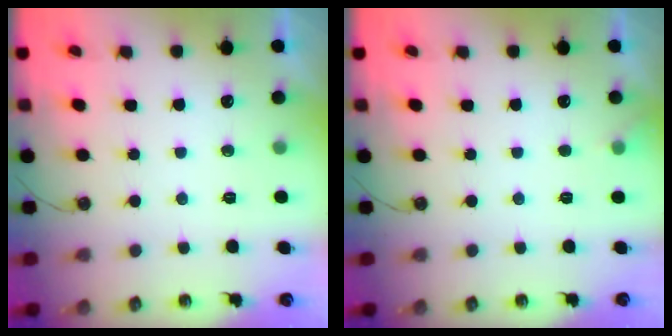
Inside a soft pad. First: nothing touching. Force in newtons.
{"total": 3.2, "press": 3.2, "slide": 0.5}